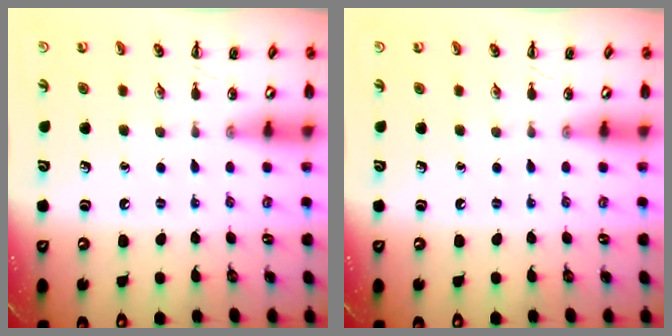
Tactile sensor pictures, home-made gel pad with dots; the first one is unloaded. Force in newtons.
{"total": 0.0}